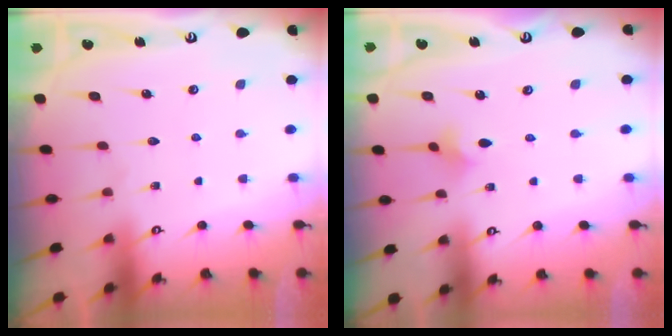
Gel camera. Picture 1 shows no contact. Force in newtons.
{"total": 1.9, "press": 1.8, "slide": 0.6}